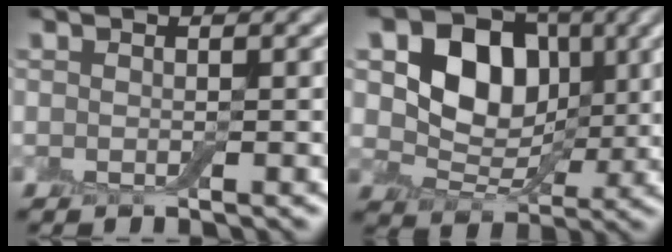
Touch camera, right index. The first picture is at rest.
{"total": 8.3, "force": [2.0, 6.4, 4.8], "torque": [-0.074, -0.006, 0.024]}